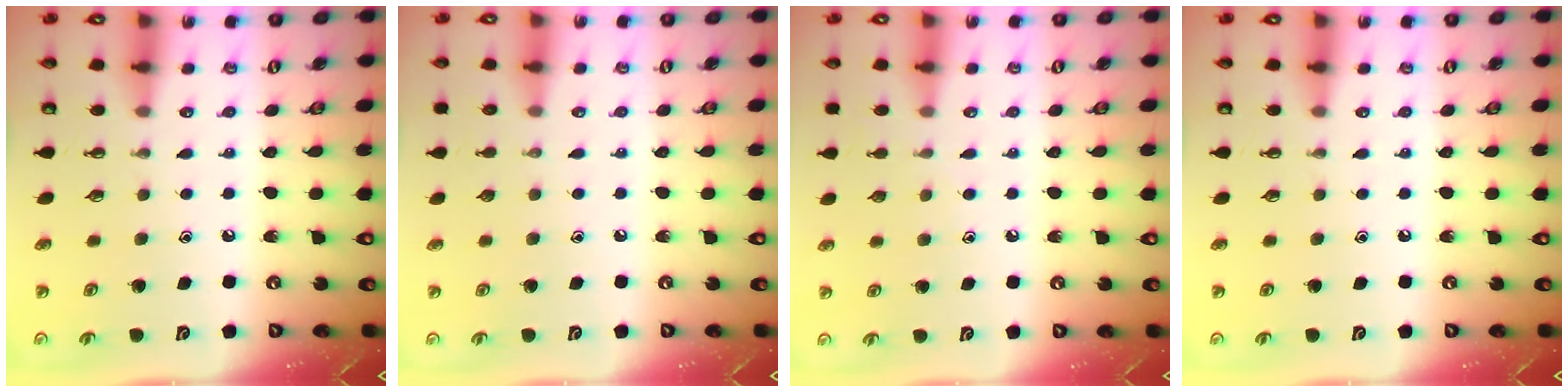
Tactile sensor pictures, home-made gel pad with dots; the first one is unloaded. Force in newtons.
{"total": 0.0}
{"total": 4.7, "press": 4.7, "slide": 0.7}
{"total": 0.0}